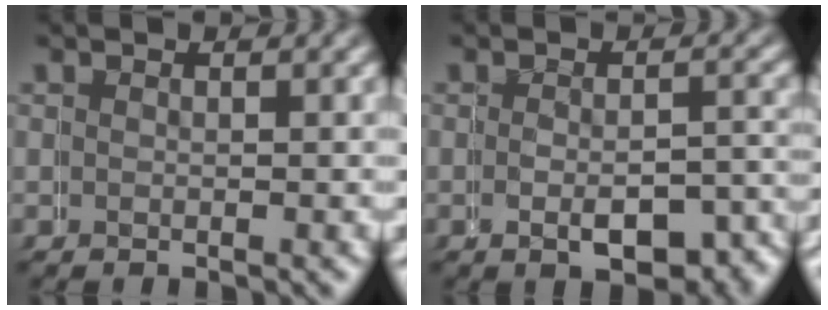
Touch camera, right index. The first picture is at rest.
{"total": 4.7, "force": [-2.7, 1.9, 3.3], "torque": [-0.035, -0.003, -0.041]}